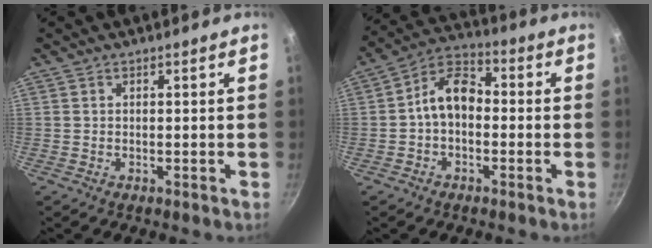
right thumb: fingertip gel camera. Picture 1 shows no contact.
{"total": 8.8, "force": [-0.9, 5.9, 6.4], "torque": [-0.088, 0.039, -0.033]}